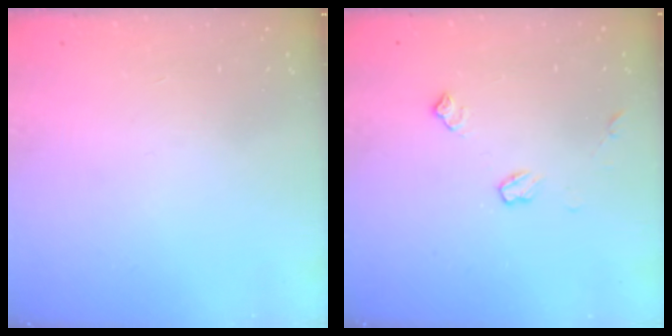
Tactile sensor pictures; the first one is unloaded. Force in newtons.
{"total": 7.4, "press": 7.3, "slide": 0.9}